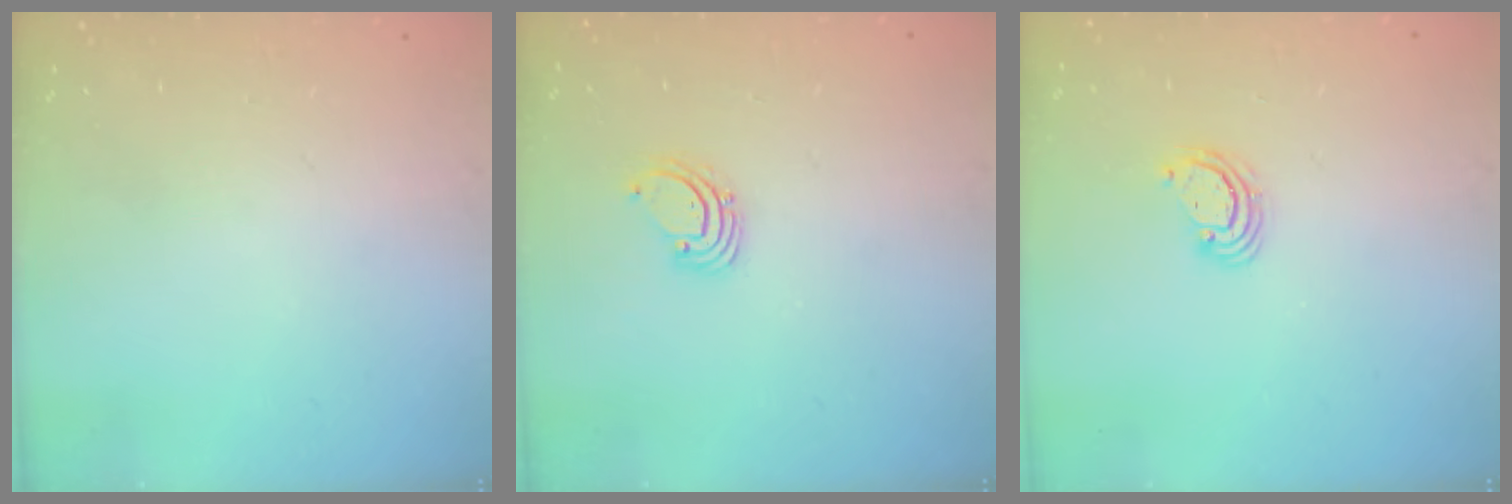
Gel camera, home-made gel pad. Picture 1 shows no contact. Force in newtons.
{"total": 1.6, "press": 1.6, "slide": 0.1}
{"total": 2.5, "press": 2.5, "slide": 0.2}